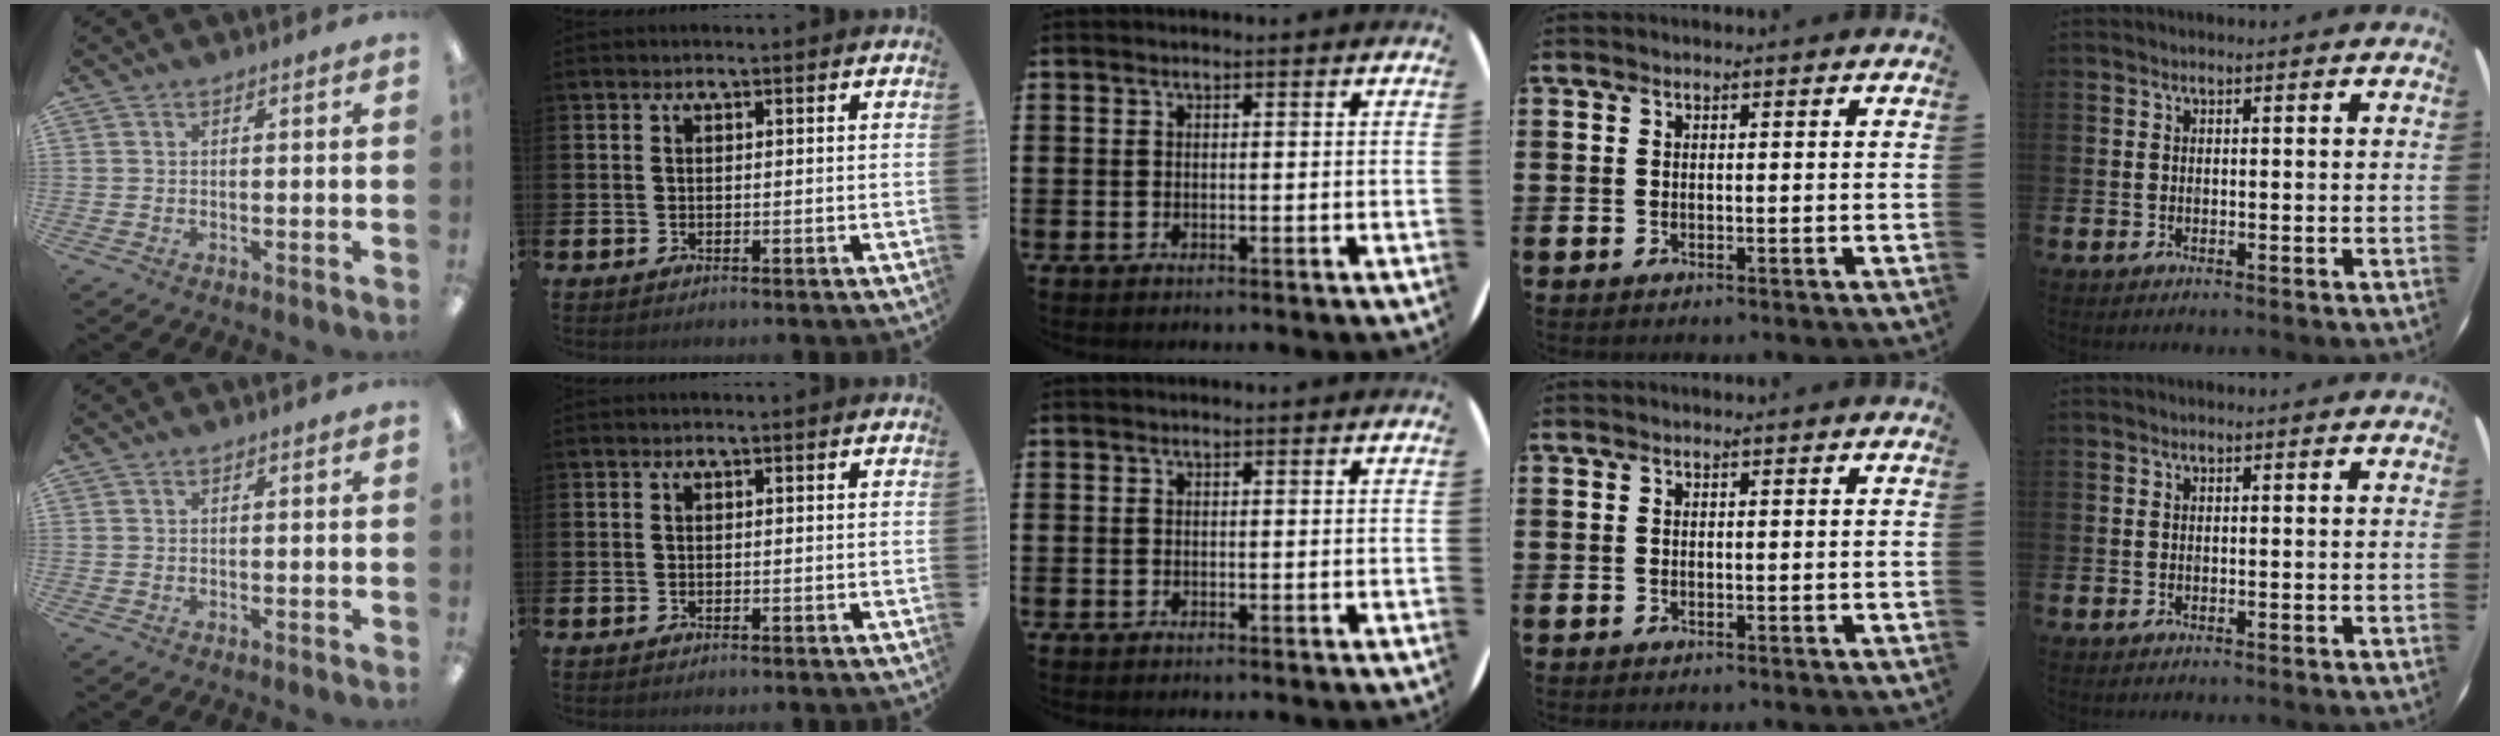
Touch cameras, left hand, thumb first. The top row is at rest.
{}